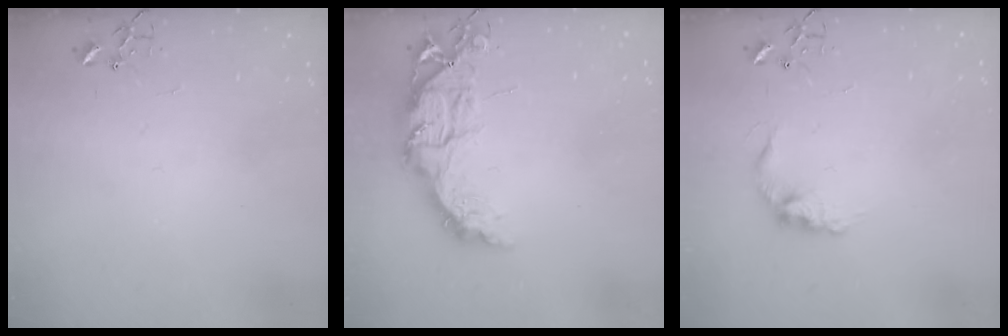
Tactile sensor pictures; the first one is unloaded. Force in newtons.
{"total": 15.4, "press": 15.4, "slide": 0.6}
{"total": 9.2, "press": 9.2, "slide": 0.5}